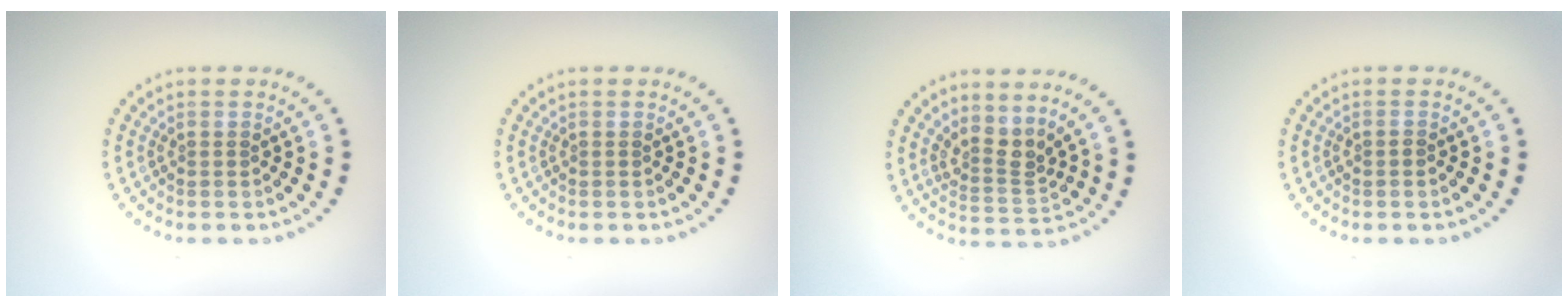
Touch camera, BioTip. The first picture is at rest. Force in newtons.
{"total": 0.0}
{"total": 2.5, "press": 1.8, "slide": 1.7}
{"total": 0.8, "press": 0.8, "slide": 0.1}